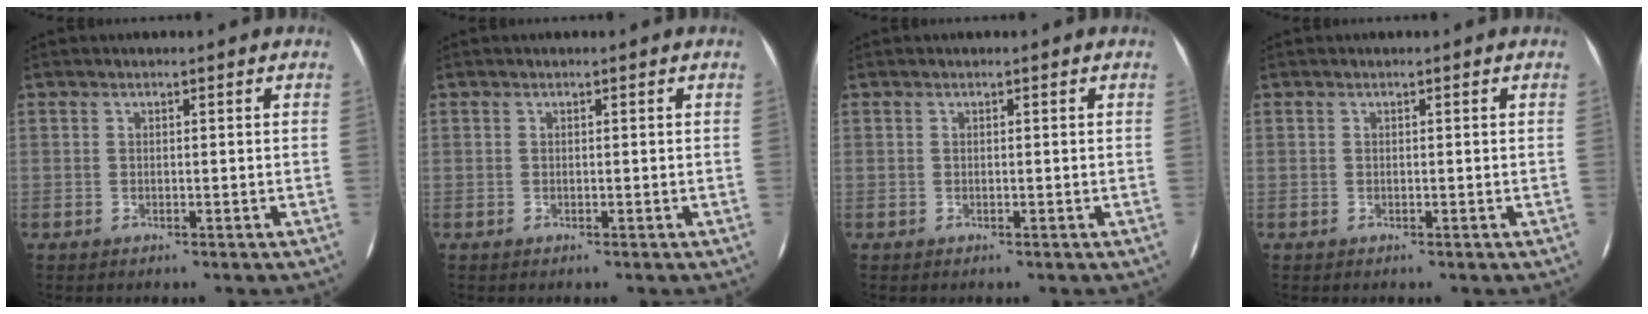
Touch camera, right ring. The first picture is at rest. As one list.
[{"total": 0.0}, {"total": 0.0}, {"total": 0.0}]